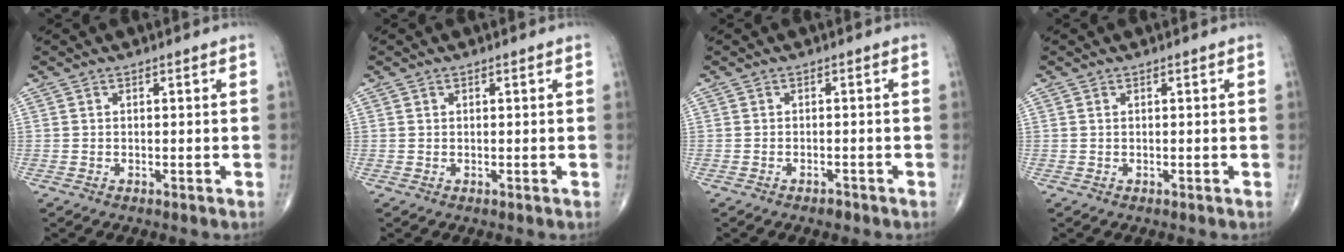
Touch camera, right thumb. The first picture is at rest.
{"total": 0.0}
{"total": 1.2, "force": [-0.9, 0.6, 0.5], "torque": [-0.010, 0.003, -0.013]}
{"total": 0.0}